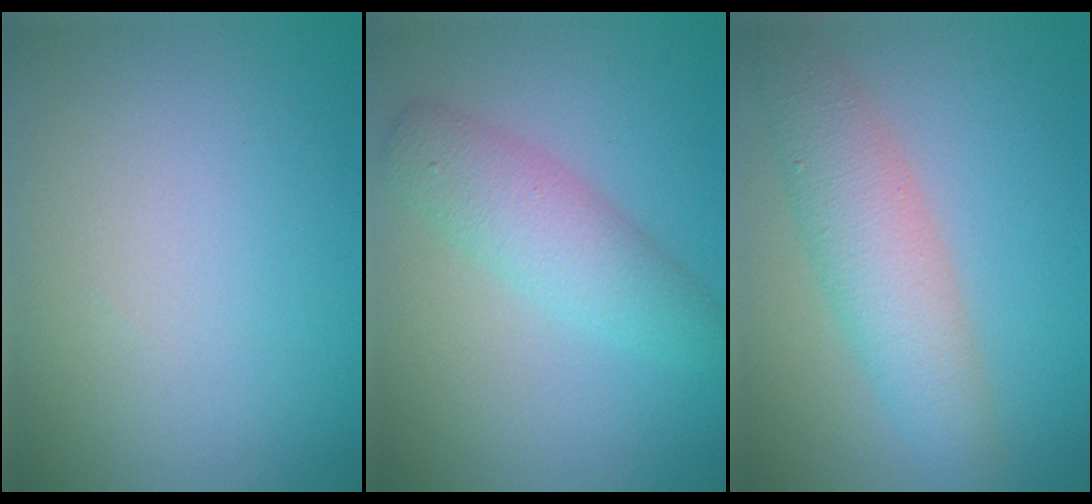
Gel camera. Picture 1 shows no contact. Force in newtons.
{"total": 3.9, "press": 3.9, "slide": 0.0}
{"total": 5.0, "press": 5.0, "slide": 0.1}